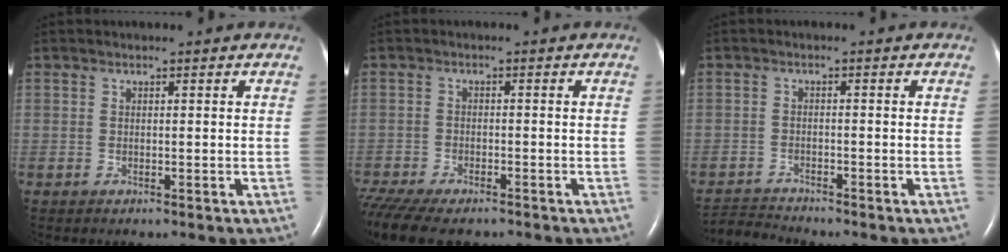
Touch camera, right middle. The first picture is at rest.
{"total": 12.4, "force": [-10.1, 3.9, 6.1], "torque": [-0.138, -0.014, -0.153]}
{"total": 3.7, "force": [-3.6, -0.9, -0.5], "torque": [0.005, -0.019, -0.066]}